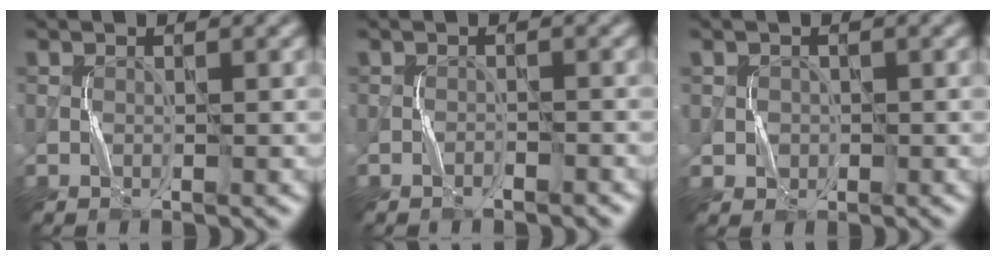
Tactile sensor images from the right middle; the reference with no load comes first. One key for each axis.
{"total": 0.7, "fx": -0.7, "fy": 0.1, "fz": 0.1, "tx": -0.003, "ty": 0.003, "tz": -0.009}
{"total": 1.0, "fx": 0.1, "fy": 1.0, "fz": -0.2, "tx": 0.010, "ty": -0.006, "tz": 0.007}